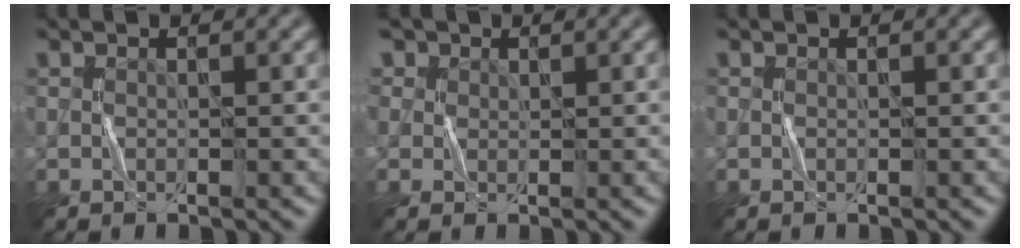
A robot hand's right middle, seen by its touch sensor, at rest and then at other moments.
{"total": 3.5, "force": [2.0, 2.6, 1.2], "torque": [-0.037, 0.006, 0.034]}
{"total": 0.0}